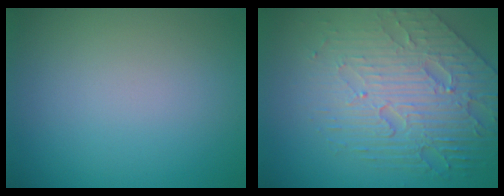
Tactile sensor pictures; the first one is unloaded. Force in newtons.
{"total": 7.3, "press": 5.5, "slide": 4.8}